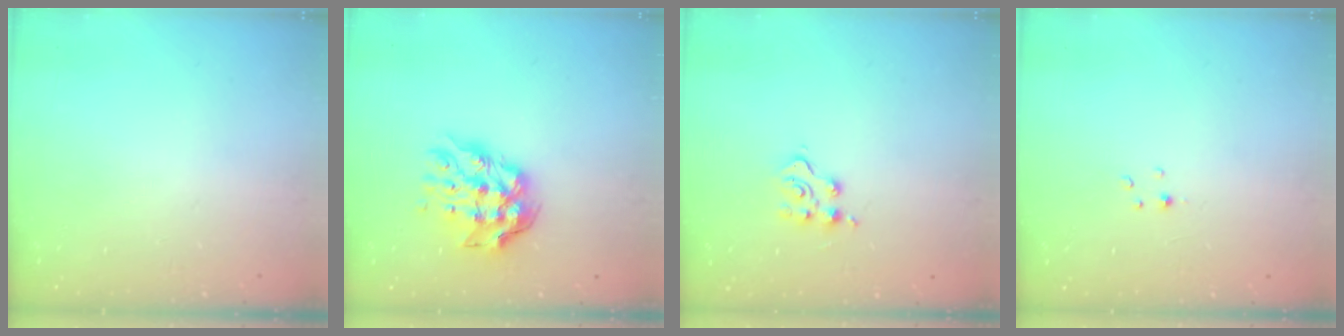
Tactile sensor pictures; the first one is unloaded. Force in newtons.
{"total": 11.3, "press": 11.2, "slide": 1.3}
{"total": 4.4, "press": 4.4, "slide": 0.3}
{"total": 1.5, "press": 1.4, "slide": 0.2}